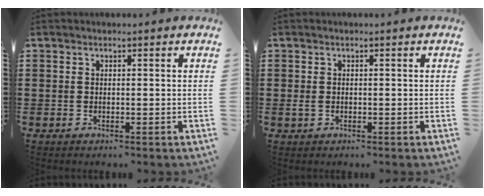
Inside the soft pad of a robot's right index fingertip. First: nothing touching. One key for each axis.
{"total": 0.9, "fx": -0.3, "fy": 0.6, "fz": 0.6, "tx": -0.021, "ty": -0.001, "tz": -0.009}